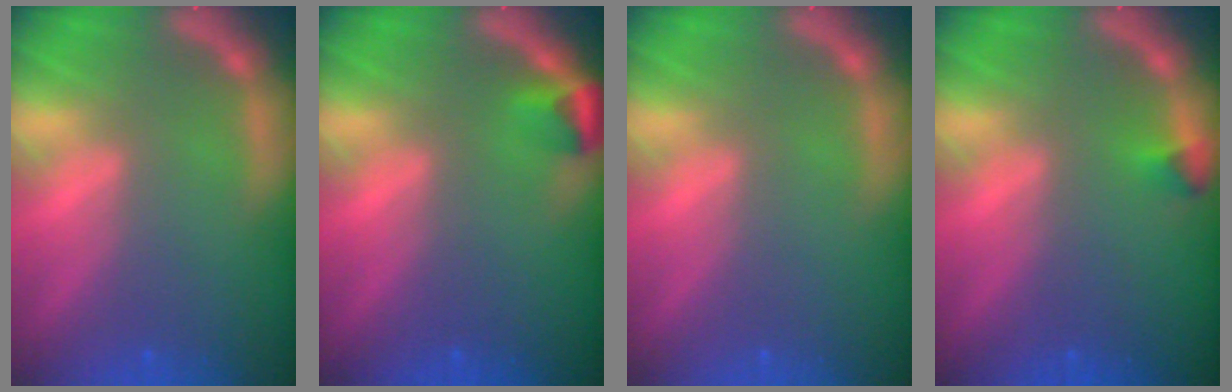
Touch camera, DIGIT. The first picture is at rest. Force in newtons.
{"total": 1.9}
{"total": 0.0}
{"total": 0.9}